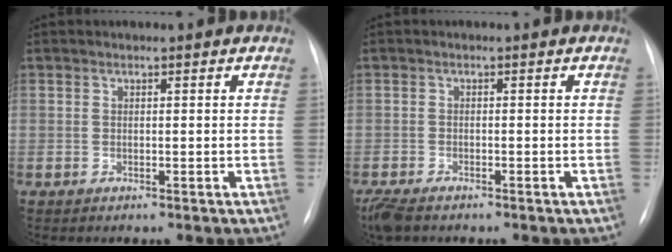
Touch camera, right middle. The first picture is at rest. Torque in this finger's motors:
{"motor_torque": [-0.02, 0.02, 0.01, 0.01]}